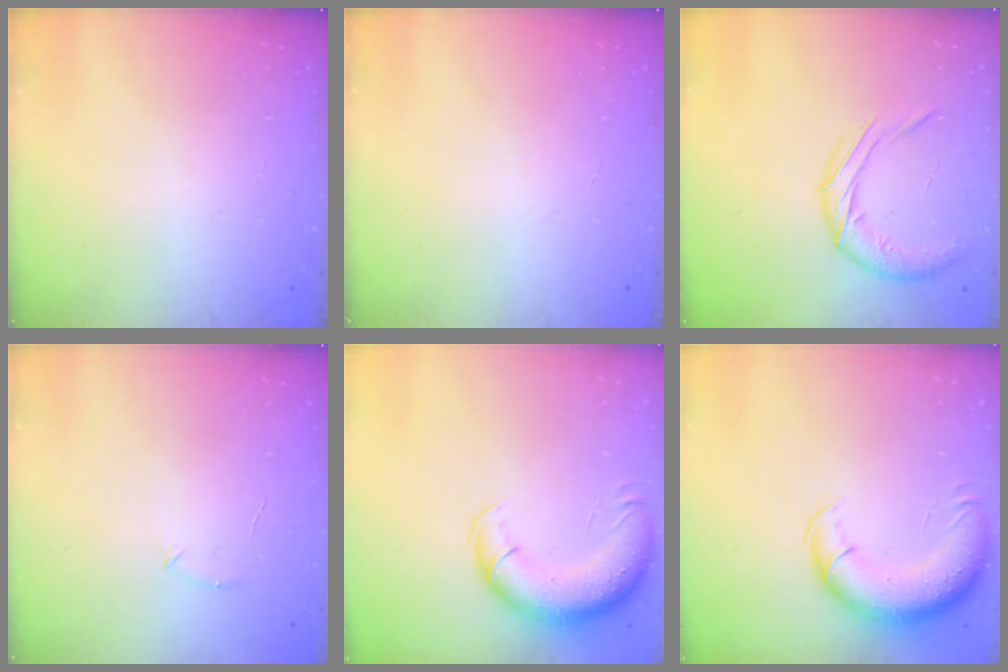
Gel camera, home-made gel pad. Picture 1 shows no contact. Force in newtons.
{"total": 0.0}
{"total": 10.8, "press": 10.8, "slide": 0.4}
{"total": 4.7, "press": 4.5, "slide": 1.3}
{"total": 13.8, "press": 13.2, "slide": 4.1}
{"total": 13.8, "press": 13.2, "slide": 4.1}